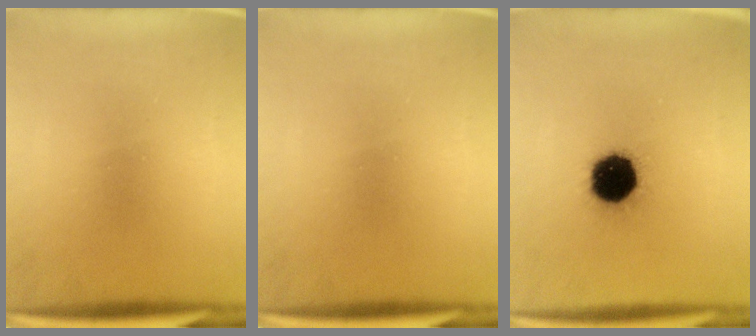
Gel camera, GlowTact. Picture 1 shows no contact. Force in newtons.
{"total": 0.0}
{"total": 14.0}